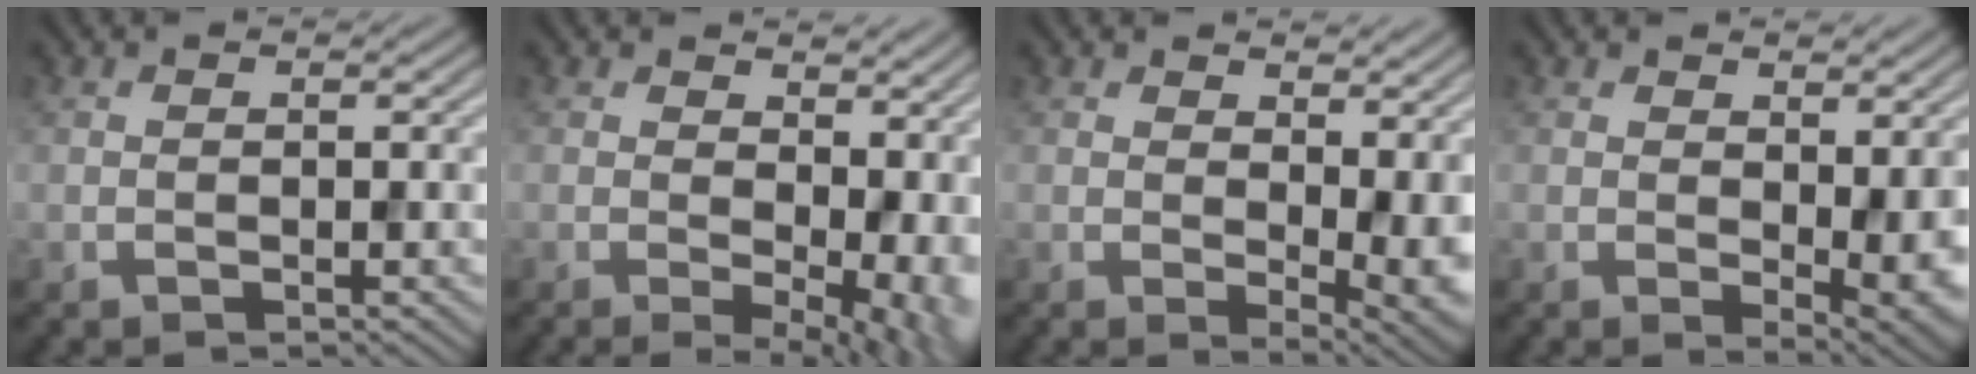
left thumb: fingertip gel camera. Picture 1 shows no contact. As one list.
[{"total": 10.8, "force": [1.4, 6.1, 8.8], "torque": [-0.111, -0.019, 0.056]}, {"total": 6.8, "force": [2.1, 2.9, 5.8], "torque": [-0.083, -0.007, 0.039]}, {"total": 4.8, "force": [1.2, 1.9, 4.3], "torque": [-0.063, -0.007, 0.024]}]